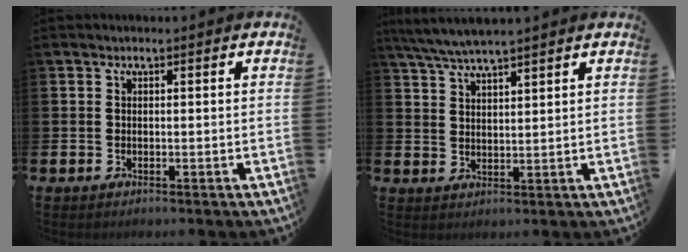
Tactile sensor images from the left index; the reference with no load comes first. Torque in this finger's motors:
{"motor_torque": [0.28, -0.19, 0.89, 0.12]}